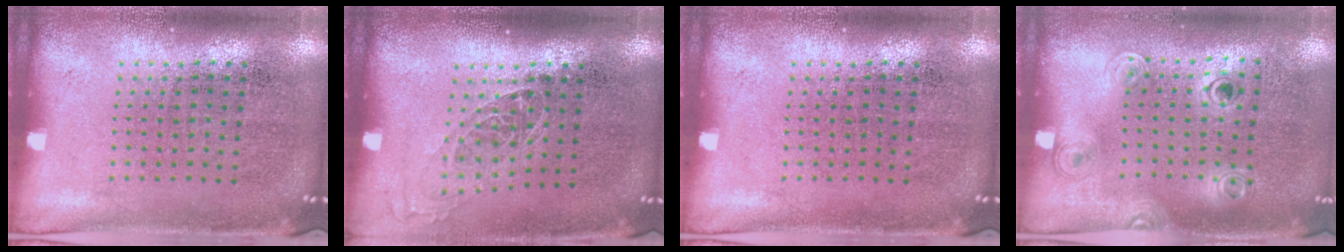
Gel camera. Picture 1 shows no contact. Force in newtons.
{"total": 1.1, "press": 0.9, "slide": 0.6}
{"total": 0.0}
{"total": 1.1, "press": 0.9, "slide": 0.6}